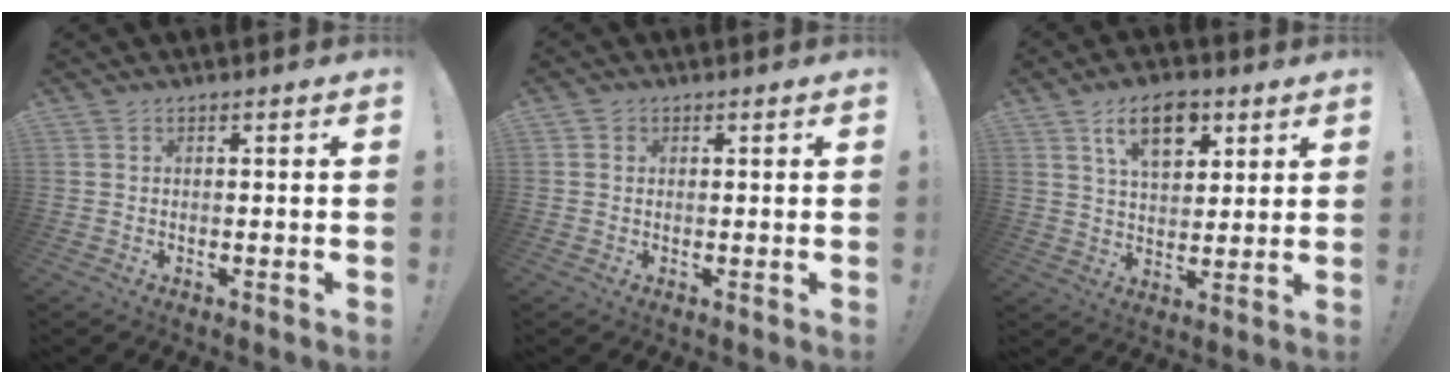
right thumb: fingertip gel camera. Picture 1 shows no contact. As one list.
[{"total": 1.1, "force": [0.4, 1.0, 0.2], "torque": [0.003, -0.001, 0.007]}, {"total": 11.8, "force": [6.1, 6.9, 7.4], "torque": [-0.116, -0.011, 0.111]}]